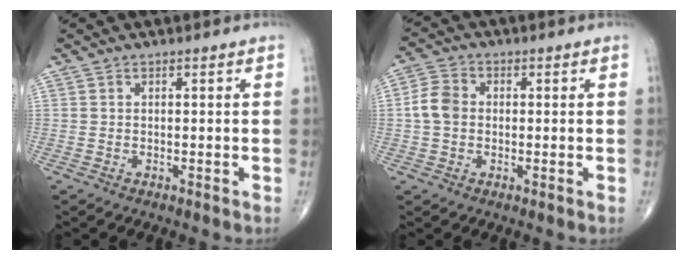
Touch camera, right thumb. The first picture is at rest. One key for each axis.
{"total": 5.4, "fx": -0.1, "fy": 4.3, "fz": 3.3, "tx": -0.061, "ty": 0.012, "tz": -0.009}